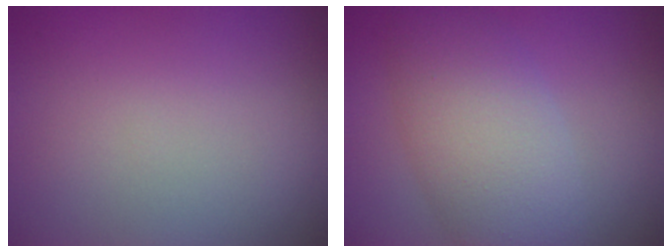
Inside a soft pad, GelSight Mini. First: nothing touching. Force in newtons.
{"total": 7.0, "press": 7.0, "slide": 0.5}